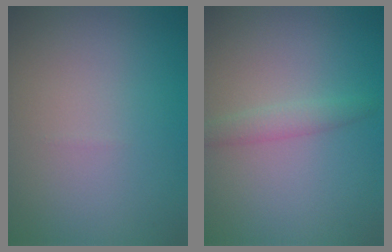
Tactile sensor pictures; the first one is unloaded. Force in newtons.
{"total": 1.6, "press": 1.6, "slide": 0.0}